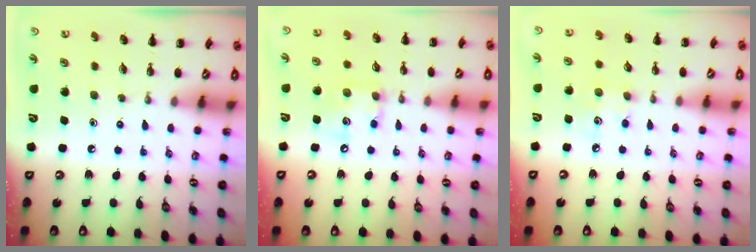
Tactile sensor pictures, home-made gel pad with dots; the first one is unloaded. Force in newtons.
{"total": 9.0, "press": 9.0, "slide": 1.0}
{"total": 5.2, "press": 5.1, "slide": 1.1}